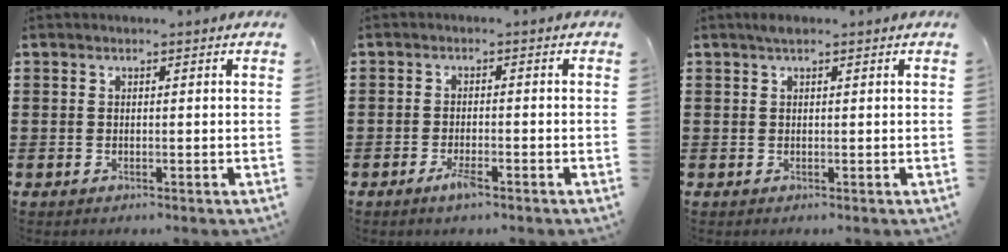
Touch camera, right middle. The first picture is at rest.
{"total": 2.6, "force": [-1.5, 0.6, 2.0], "torque": [-0.049, -0.007, -0.031]}
{"total": 0.8, "force": [0.5, 0.4, 0.6], "torque": [-0.004, -0.001, 0.007]}